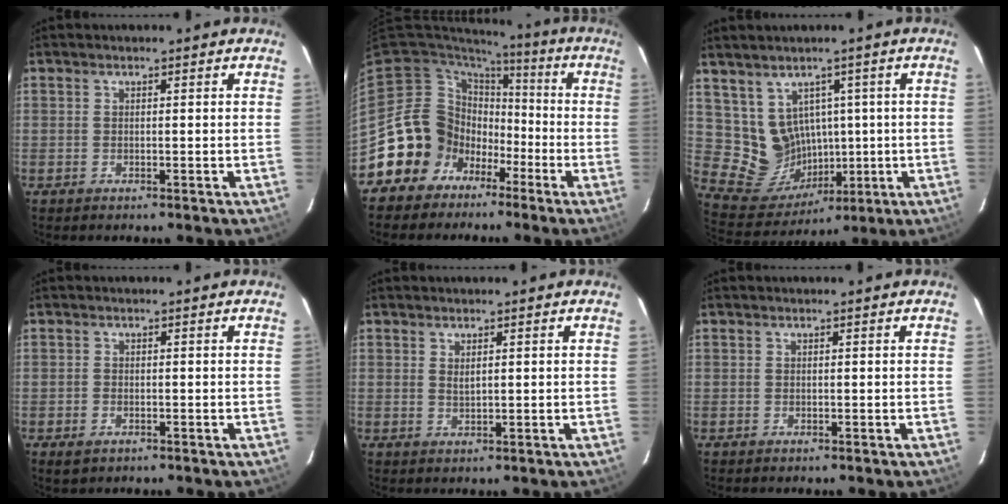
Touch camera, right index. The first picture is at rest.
{"total": 13.9, "force": [-5.8, 12.4, 2.7], "torque": [-0.068, 0.049, -0.100]}
{"total": 10.7, "force": [2.2, 9.8, 3.6], "torque": [-0.089, 0.004, 0.074]}
{"total": 2.1, "force": [-1.2, 1.4, 1.1], "torque": [-0.021, -0.004, -0.020]}
{"total": 1.4, "force": [0.5, 0.5, 1.2], "torque": [-0.022, 0.001, 0.010]}
{"total": 0.0}